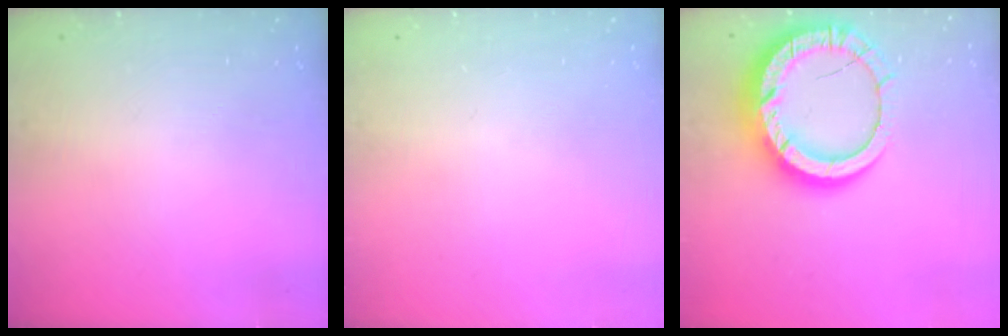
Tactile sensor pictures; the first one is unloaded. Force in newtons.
{"total": 0.0}
{"total": 16.2, "press": 16.2, "slide": 1.5}